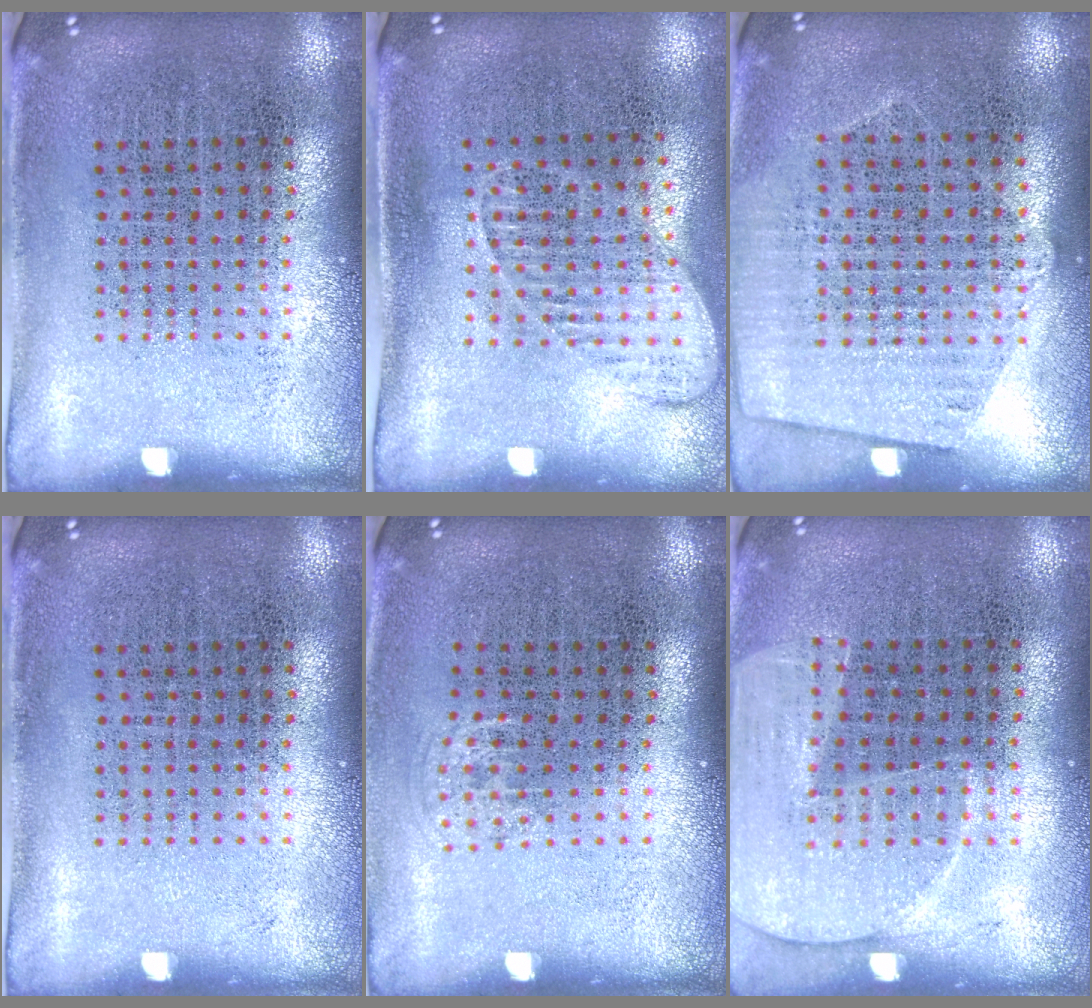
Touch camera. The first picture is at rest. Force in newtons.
{"total": 1.4, "press": 1.2, "slide": 0.8}
{"total": 1.1, "press": 1.0, "slide": 0.5}
{"total": 0.0}
{"total": 0.6, "press": 0.5, "slide": 0.3}
{"total": 1.5, "press": 1.4, "slide": 0.3}